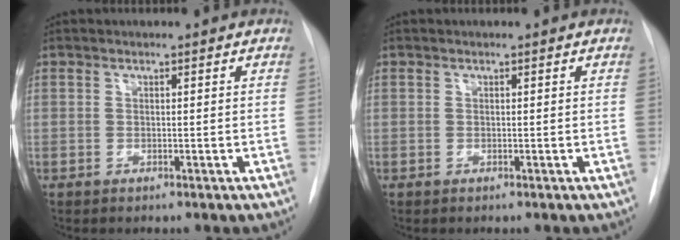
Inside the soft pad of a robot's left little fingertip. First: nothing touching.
{"total": 0.0}